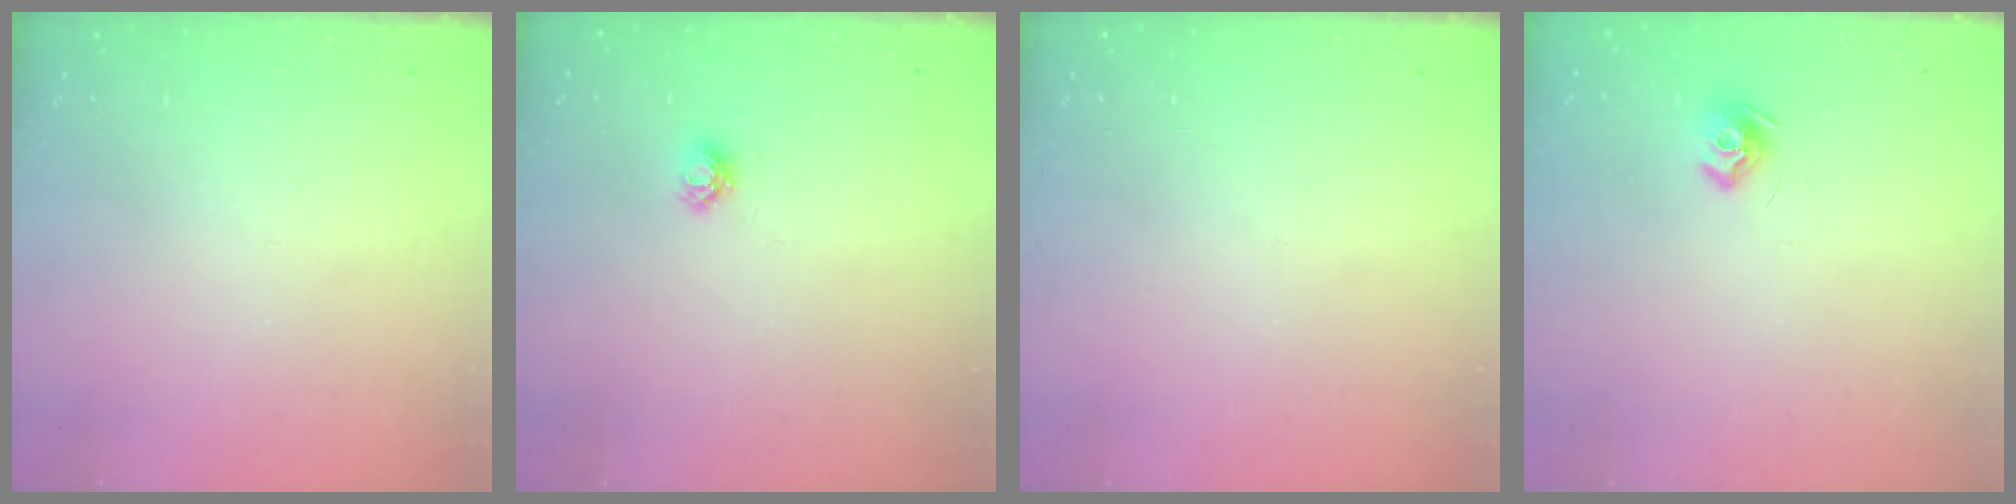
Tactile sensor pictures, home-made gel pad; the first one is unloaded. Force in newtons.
{"total": 4.0, "press": 4.0, "slide": 0.5}
{"total": 0.0}
{"total": 7.8, "press": 7.8, "slide": 0.2}